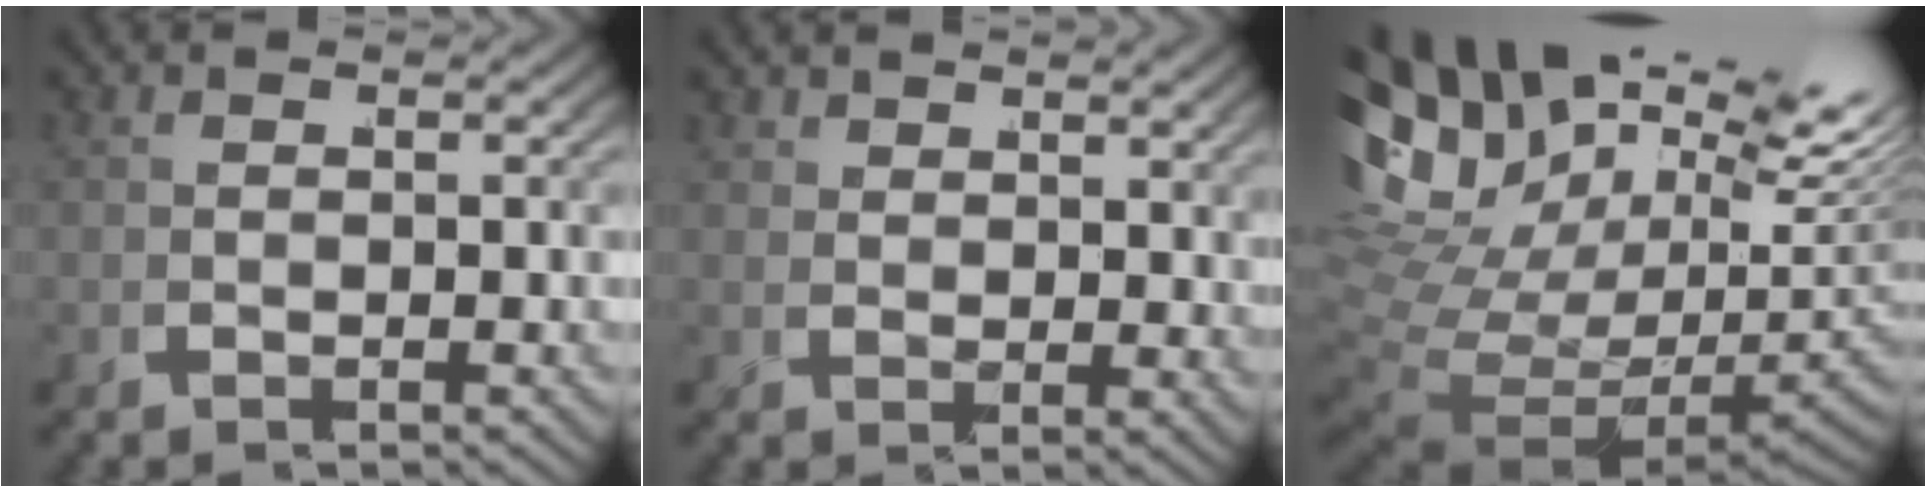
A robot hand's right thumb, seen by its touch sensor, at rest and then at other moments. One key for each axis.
{"total": 2.4, "fx": 2.3, "fy": 0.5, "fz": 0.2, "tx": 0.001, "ty": -0.007, "tz": 0.045}
{"total": 18.0, "fx": 1.9, "fy": 12.8, "fz": 12.5, "tx": -0.238, "ty": -0.018, "tz": 0.028}